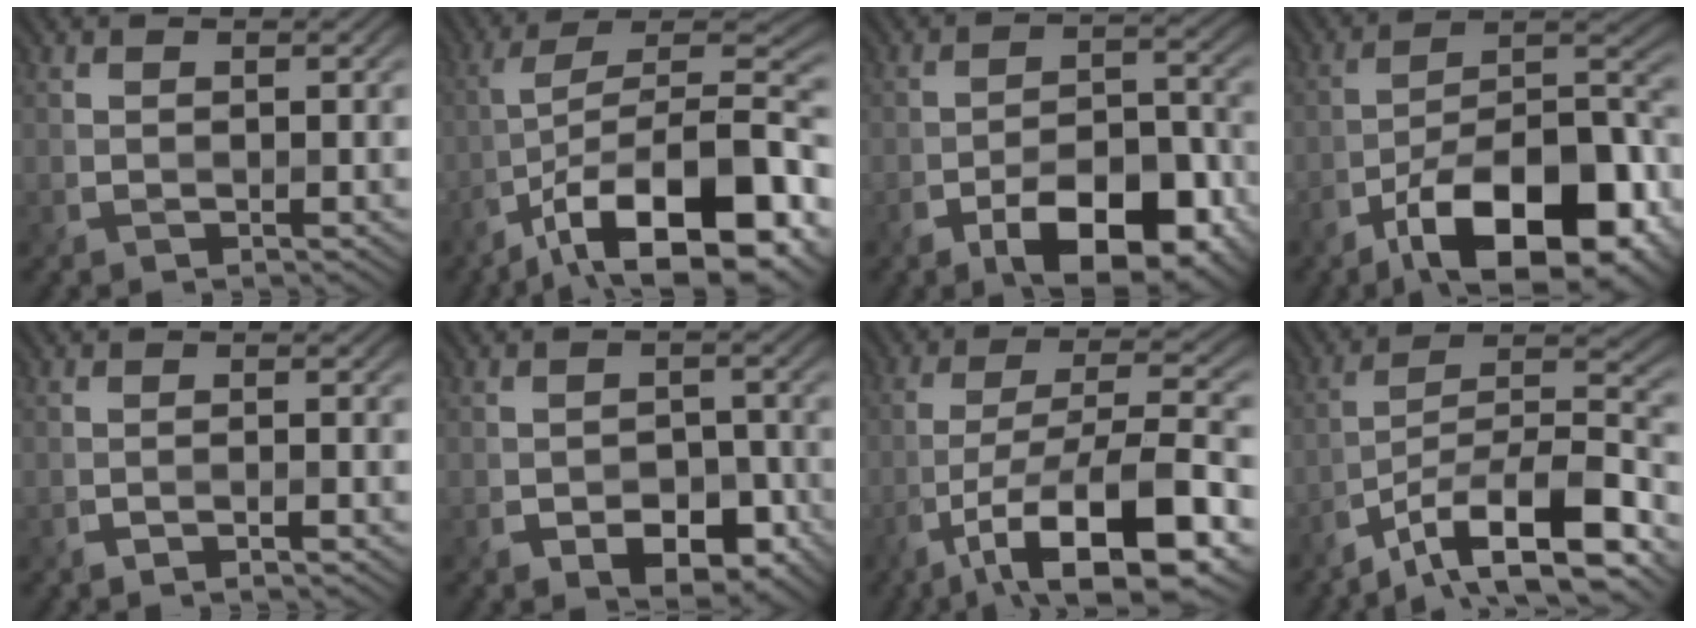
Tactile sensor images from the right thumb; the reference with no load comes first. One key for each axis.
{"total": 15.7, "fx": -7.5, "fy": 5.8, "fz": 12.5, "tx": -0.204, "ty": -0.008, "tz": -0.130}
{"total": 10.2, "fx": -5.4, "fy": 4.6, "fz": 7.4, "tx": -0.117, "ty": -0.005, "tz": -0.088}
{"total": 17.5, "fx": -10.0, "fy": 7.2, "fz": 12.4, "tx": -0.180, "ty": -0.011, "tz": -0.169}
{"total": 1.3, "fx": -0.6, "fy": 0.3, "fz": 1.1, "tx": -0.014, "ty": 0.003, "tz": -0.016}
{"total": 5.6, "fx": -2.8, "fy": 3.5, "fz": 3.3, "tx": -0.049, "ty": -0.016, "tz": -0.039}
{"total": 13.9, "fx": -6.6, "fy": 4.5, "fz": 11.4, "tx": -0.206, "ty": -0.009, "tz": -0.109}
{"total": 14.4, "fx": -9.7, "fy": 4.2, "fz": 9.8, "tx": -0.166, "ty": -0.002, "tz": -0.173}